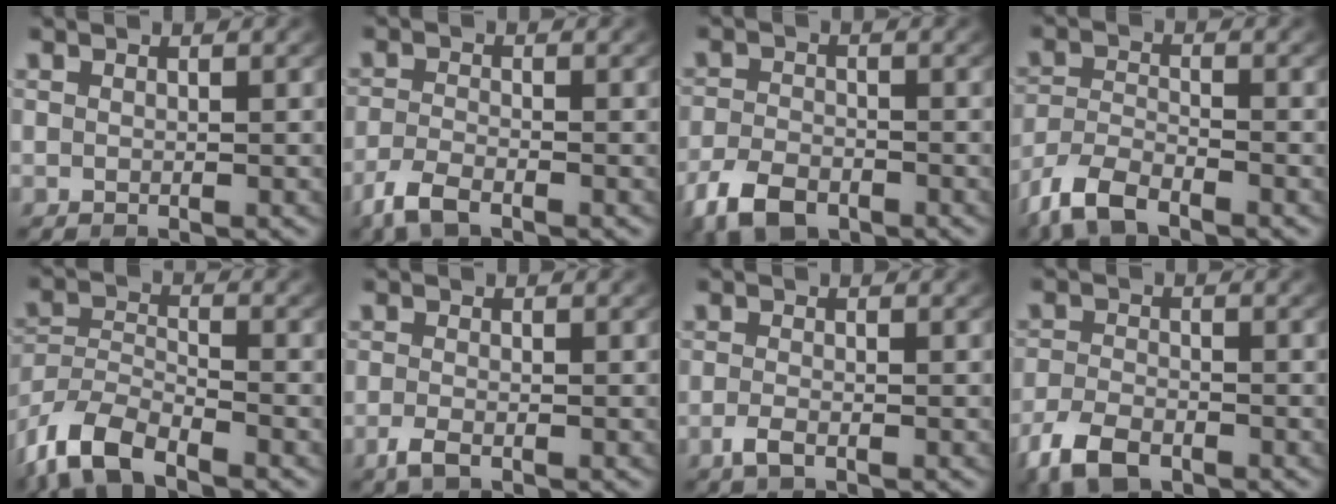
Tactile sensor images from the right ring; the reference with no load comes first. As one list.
[{"total": 2.6, "force": [-2.1, 0.8, 1.4], "torque": [-0.035, -0.009, -0.037]}, {"total": 4.9, "force": [-3.2, 2.7, 2.5], "torque": [-0.047, -0.018, -0.049]}, {"total": 4.6, "force": [-3.4, 2.2, 2.1], "torque": [-0.055, -0.015, -0.057]}, {"total": 7.1, "force": [-4.3, 4.7, 3.3], "torque": [-0.099, -0.032, -0.068]}, {"total": 1.8, "force": [-1.3, 0.6, 1.1], "torque": [-0.030, -0.010, -0.020]}, {"total": 1.7, "force": [-1.2, 0.5, 1.0], "torque": [-0.031, -0.010, -0.019]}, {"total": 4.5, "force": [-3.0, 2.3, 2.3], "torque": [-0.048, -0.016, -0.047]}]